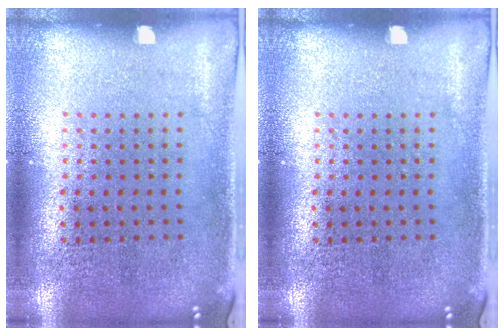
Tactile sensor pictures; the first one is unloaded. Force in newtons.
{"total": 0.0}